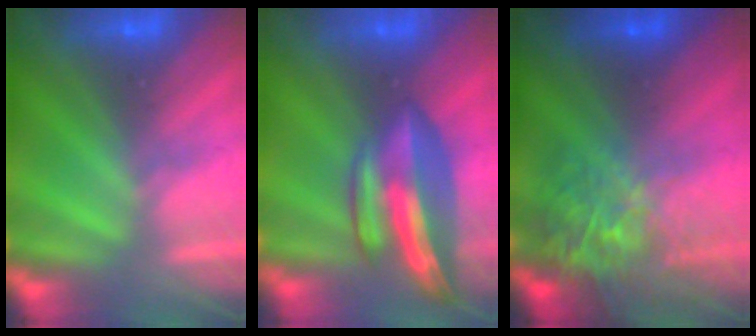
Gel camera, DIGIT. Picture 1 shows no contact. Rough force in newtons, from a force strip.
{"total": 7.9}
{"total": 5.9}